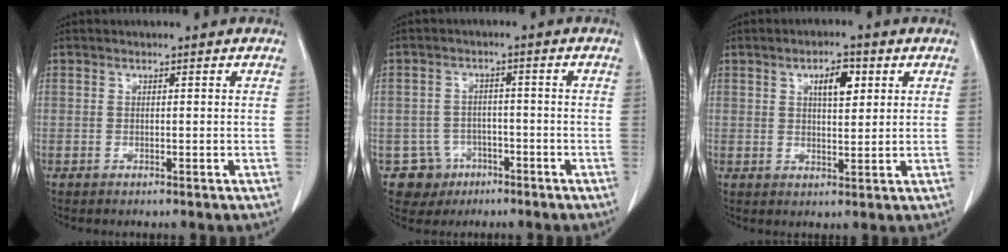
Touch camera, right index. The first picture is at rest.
{"total": 5.4, "force": [-2.6, 4.7, 0.0], "torque": [0.004, 0.012, -0.038]}
{"total": 4.8, "force": [2.0, 1.8, 4.0], "torque": [-0.066, 0.003, 0.032]}